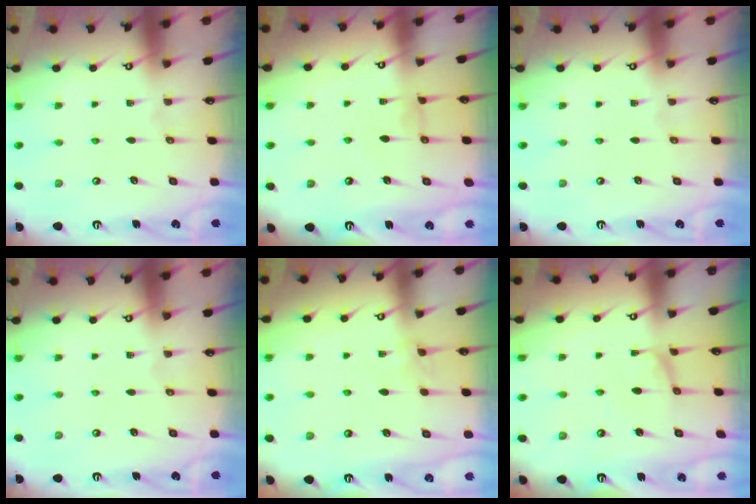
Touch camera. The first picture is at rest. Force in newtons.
{"total": 0.7, "press": 0.4, "slide": 0.5}
{"total": 0.0}
{"total": 0.0}
{"total": 3.0, "press": 2.9, "slide": 0.5}
{"total": 1.1, "press": 1.0, "slide": 0.4}